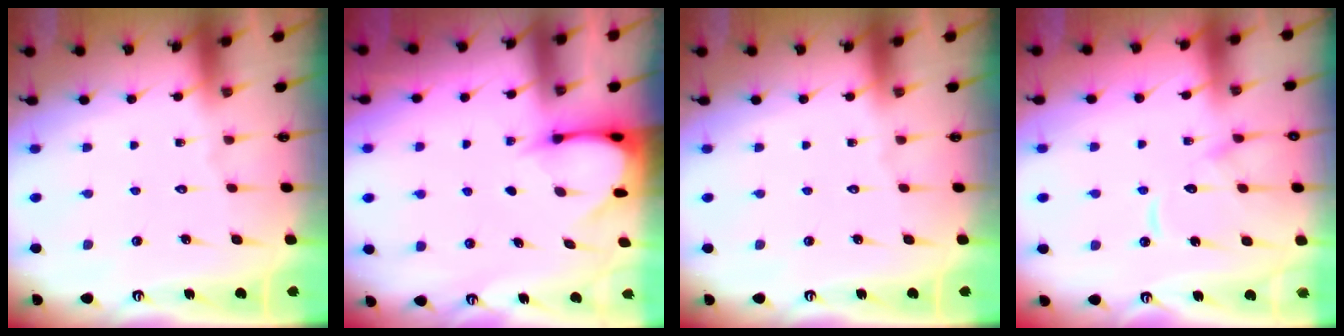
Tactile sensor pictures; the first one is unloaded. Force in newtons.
{"total": 3.4, "press": 3.4, "slide": 0.4}
{"total": 0.0}
{"total": 11.6, "press": 11.5, "slide": 1.1}